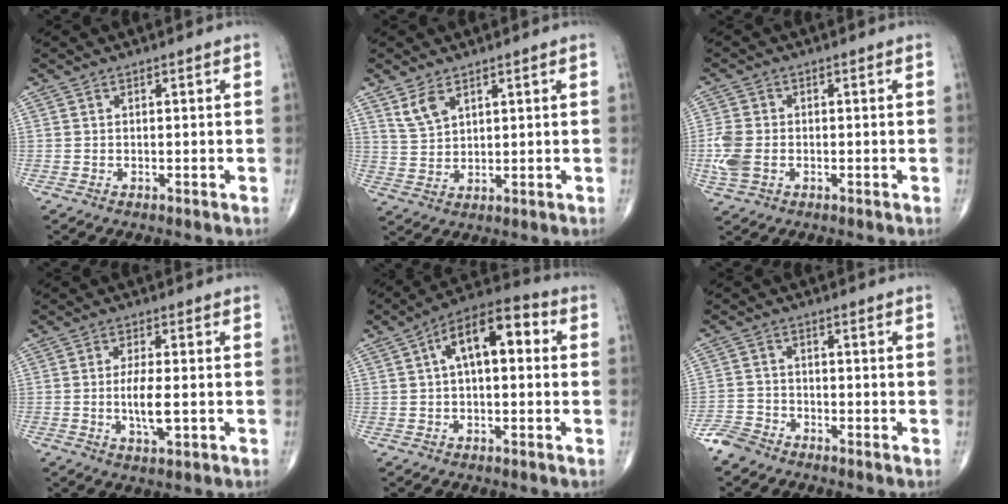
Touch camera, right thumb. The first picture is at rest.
{"total": 4.6, "force": [2.9, 2.4, 2.7], "torque": [-0.047, -0.013, 0.066]}
{"total": 5.7, "force": [-1.1, 3.9, 4.0], "torque": [-0.105, 0.005, -0.023]}
{"total": 6.0, "force": [-0.8, 2.0, 5.6], "torque": [-0.107, -0.008, -0.015]}
{"total": 12.7, "force": [2.5, 6.0, 10.9], "torque": [-0.167, 0.039, 0.031]}
{"total": 3.9, "force": [-3.4, 2.0, 0.5], "torque": [-0.008, 0.005, -0.075]}